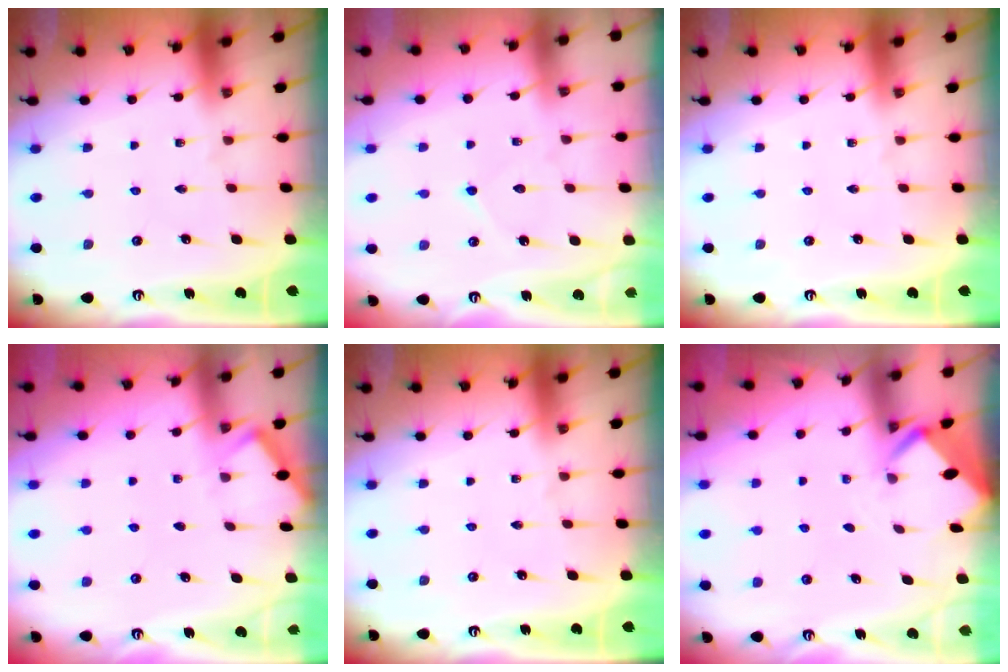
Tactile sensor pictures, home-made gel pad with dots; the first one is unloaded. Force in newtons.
{"total": 4.4, "press": 4.4, "slide": 0.5}
{"total": 0.0}
{"total": 2.7, "press": 2.7, "slide": 0.2}
{"total": 0.0}
{"total": 2.1, "press": 2.1, "slide": 0.2}